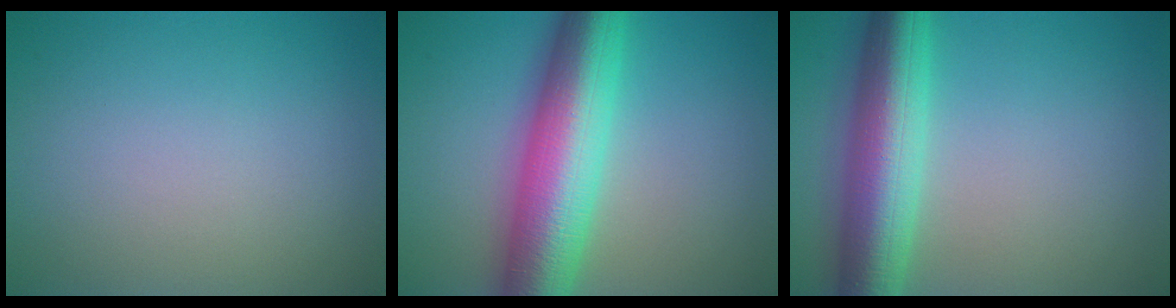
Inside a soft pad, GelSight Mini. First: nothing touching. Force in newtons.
{"total": 11.1, "press": 11.1, "slide": 0.1}
{"total": 8.4, "press": 8.4, "slide": 0.2}